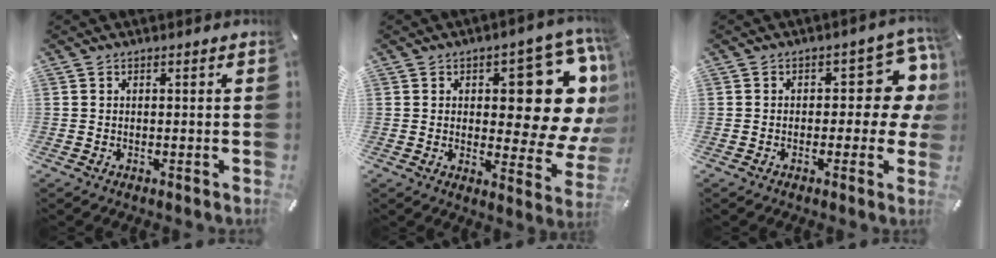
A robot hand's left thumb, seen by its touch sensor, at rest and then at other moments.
{"total": 17.2, "force": [7.0, 7.7, 13.7], "torque": [-0.136, -0.085, 0.110]}
{"total": 9.8, "force": [2.5, 5.5, 7.8], "torque": [-0.090, -0.019, 0.041]}